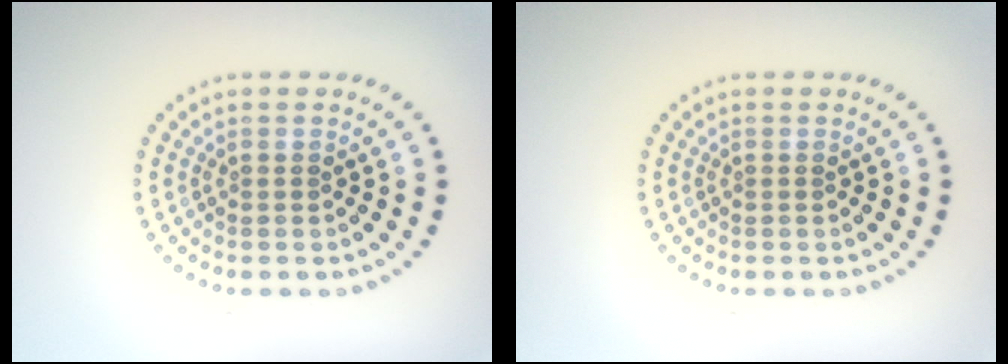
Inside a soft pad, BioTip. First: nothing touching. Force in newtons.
{"total": 0.0}